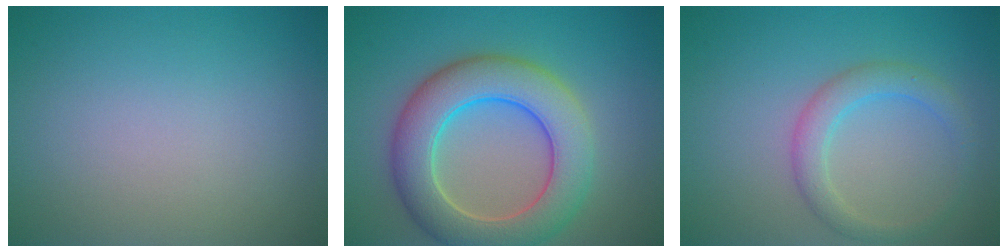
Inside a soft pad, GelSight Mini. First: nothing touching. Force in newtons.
{"total": 8.3, "press": 8.2, "slide": 0.3}
{"total": 2.8, "press": 2.8, "slide": 0.1}